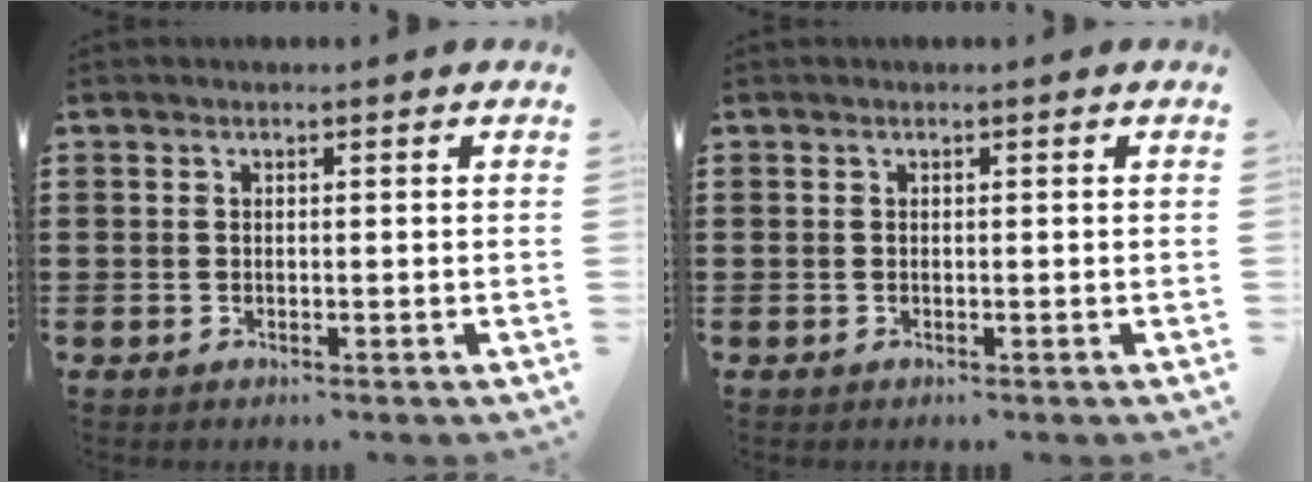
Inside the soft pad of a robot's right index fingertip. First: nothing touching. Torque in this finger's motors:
{"motor_torque": [-0.57, 1.38, 0.00, 0.00]}